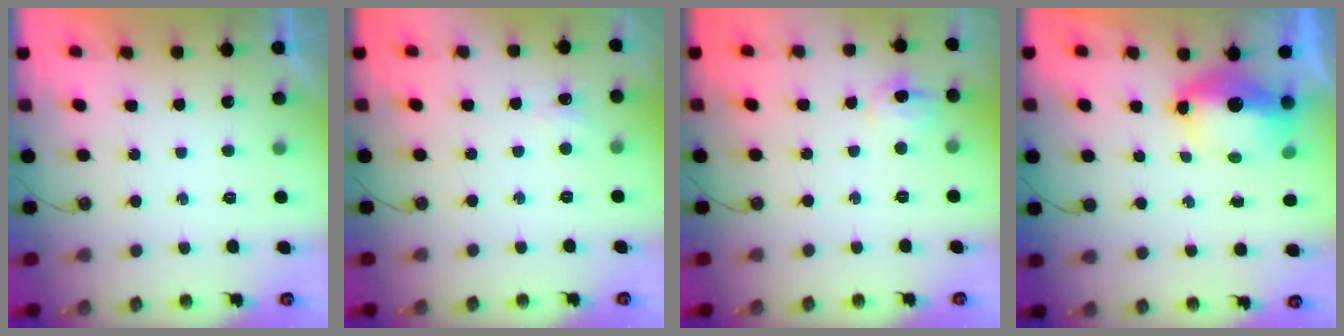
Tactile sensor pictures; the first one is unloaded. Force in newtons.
{"total": 3.9, "press": 3.9, "slide": 0.6}
{"total": 8.7, "press": 8.7, "slide": 0.2}
{"total": 8.2, "press": 8.2, "slide": 0.4}